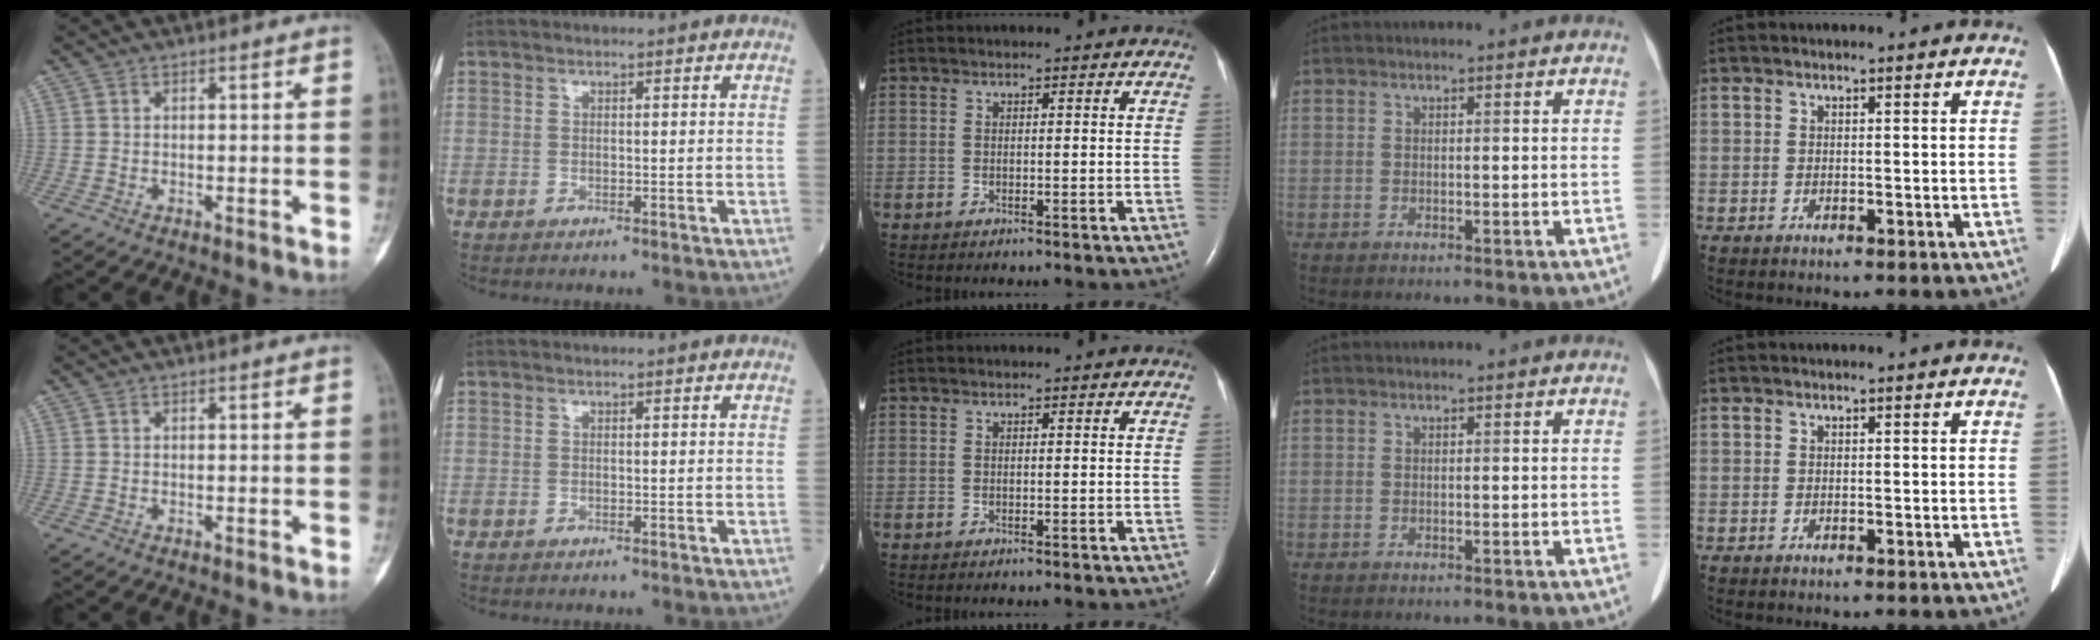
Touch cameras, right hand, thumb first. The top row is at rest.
{}